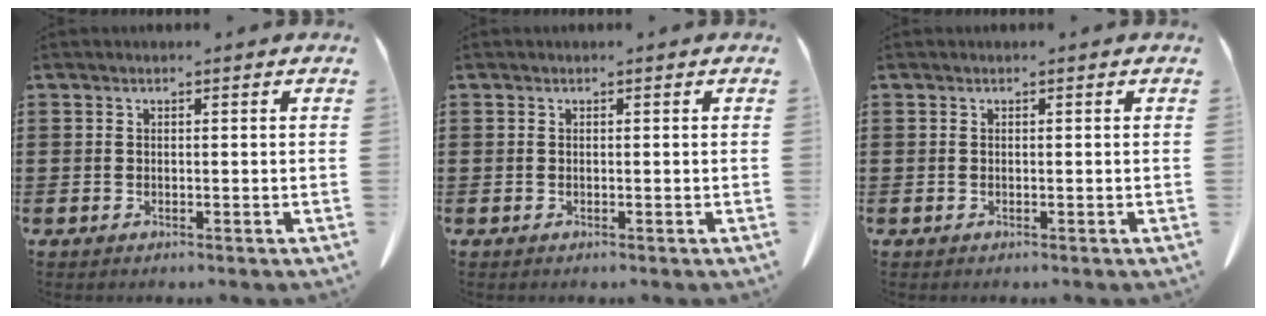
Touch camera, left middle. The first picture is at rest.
{"total": 0.0}
{"total": 0.0}